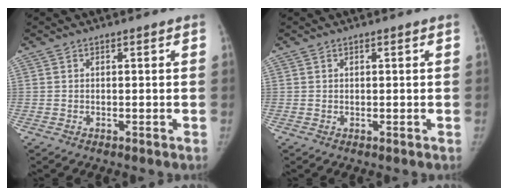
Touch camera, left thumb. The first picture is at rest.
{"total": 0.0}